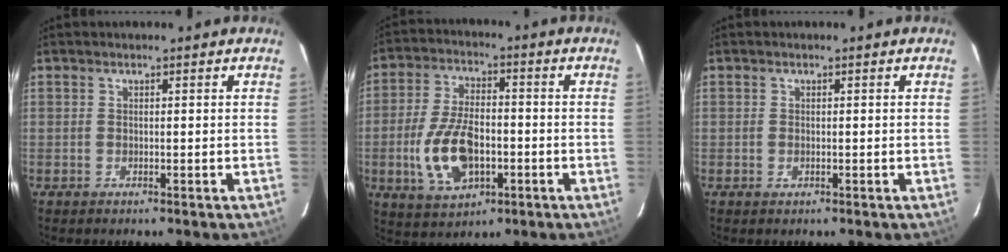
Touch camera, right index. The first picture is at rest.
{"total": 13.0, "force": [-3.3, 7.0, 10.4], "torque": [-0.214, -0.001, -0.049]}
{"total": 0.7, "force": [-0.1, 0.5, 0.5], "torque": [-0.008, 0.000, -0.002]}